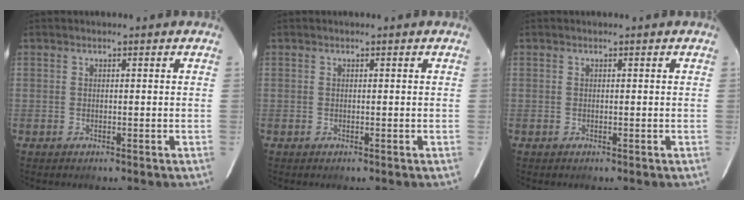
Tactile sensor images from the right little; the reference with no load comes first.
{"total": 0.0}
{"total": 0.0}